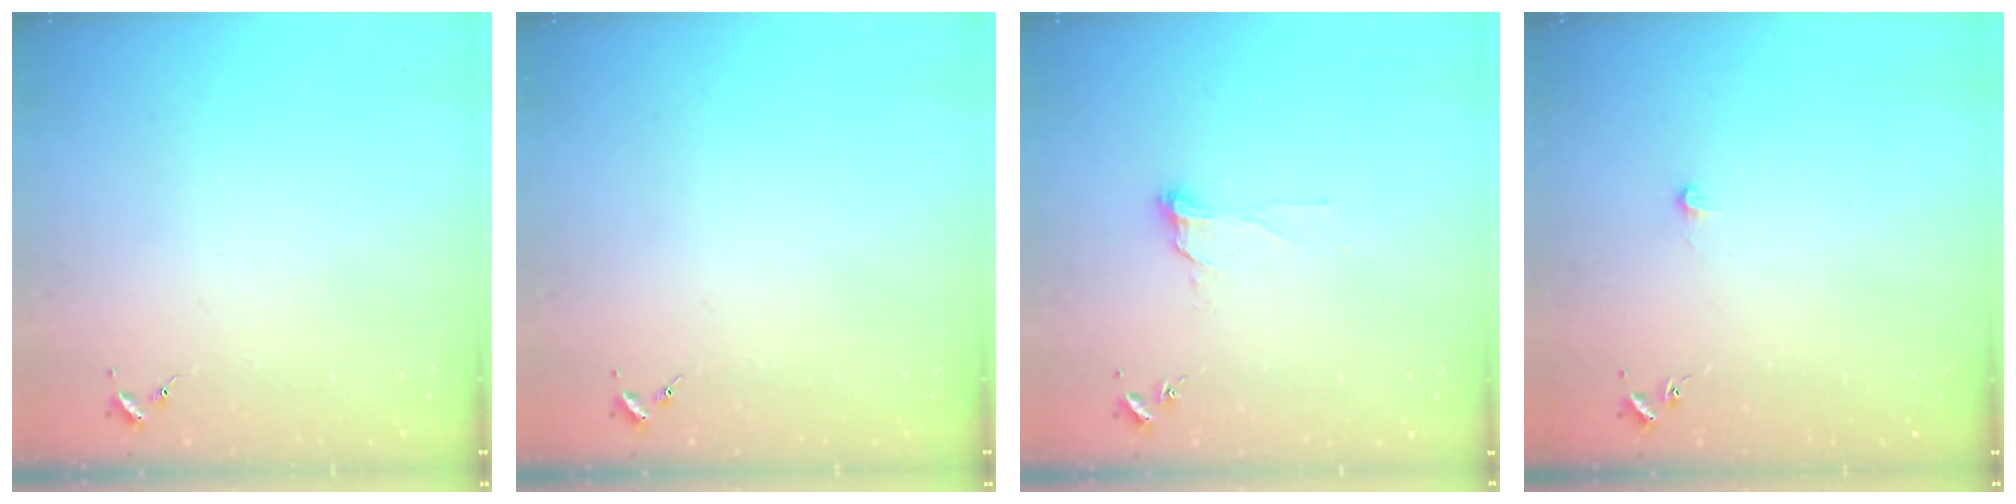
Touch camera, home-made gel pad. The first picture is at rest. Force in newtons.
{"total": 0.0}
{"total": 8.2, "press": 8.2, "slide": 0.7}
{"total": 5.9, "press": 5.9, "slide": 0.4}